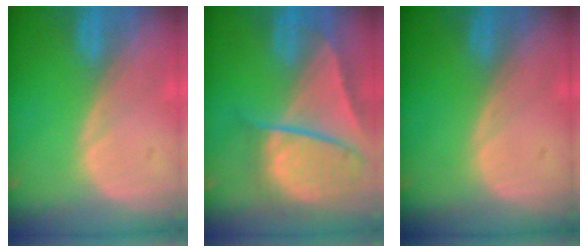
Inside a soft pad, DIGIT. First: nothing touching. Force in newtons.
{"total": 10.0, "press": 8.4, "slide": 5.5}
{"total": 0.0}